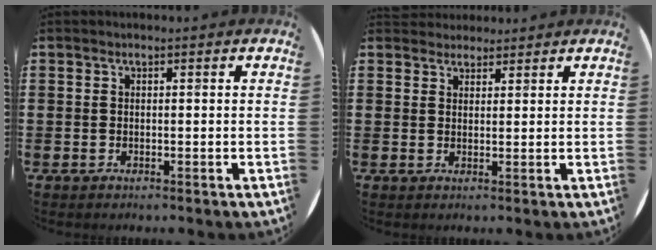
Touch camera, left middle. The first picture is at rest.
{"total": 2.2, "force": [2.0, 0.7, -0.2], "torque": [0.001, 0.002, 0.040]}